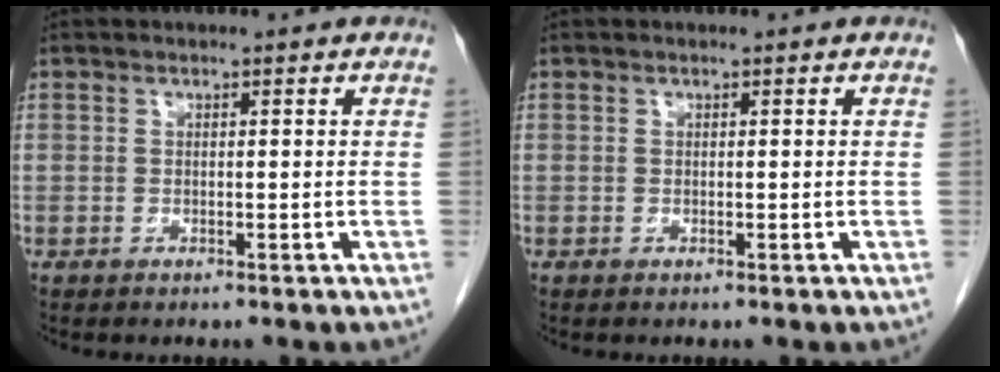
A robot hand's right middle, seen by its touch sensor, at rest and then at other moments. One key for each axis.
{"total": 0.0}